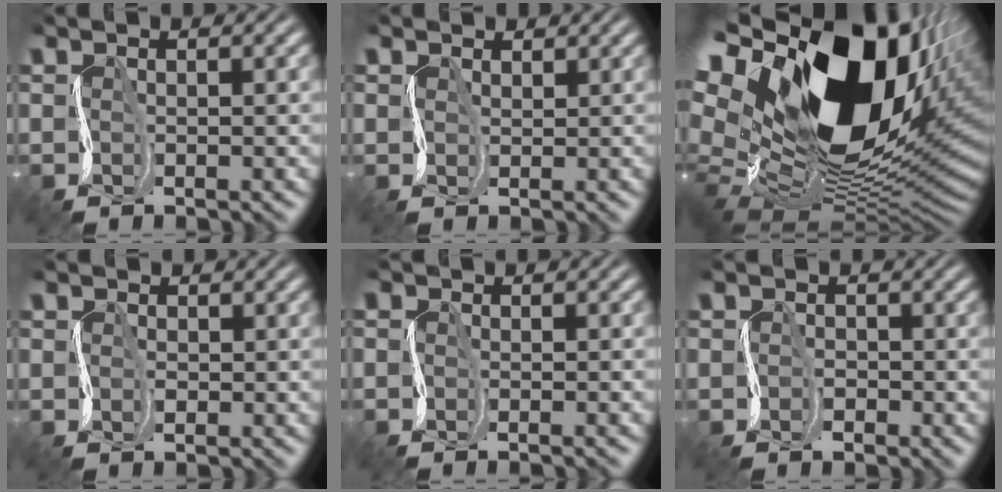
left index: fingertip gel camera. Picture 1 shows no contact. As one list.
[{"total": 2.0, "force": [1.3, 1.4, 0.1], "torque": [-0.017, 0.008, 0.013]}, {"total": 19.6, "force": [5.7, 12.1, 14.3], "torque": [-0.274, -0.011, 0.131]}, {"total": 1.0, "force": [0.0, 1.0, 0.1], "torque": [-0.006, 0.004, -0.002]}, {"total": 2.1, "force": [-0.9, 1.5, 1.2], "torque": [0.004, 0.010, -0.031]}, {"total": 1.9, "force": [-0.8, 1.7, 0.4], "torque": [0.002, 0.003, -0.026]}]